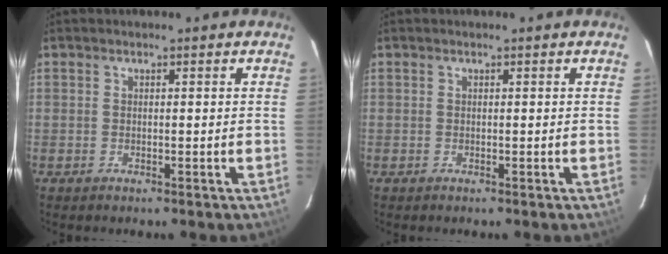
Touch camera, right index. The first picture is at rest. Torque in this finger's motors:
{"motor_torque": [0.00, 0.00, 0.00, -0.01]}